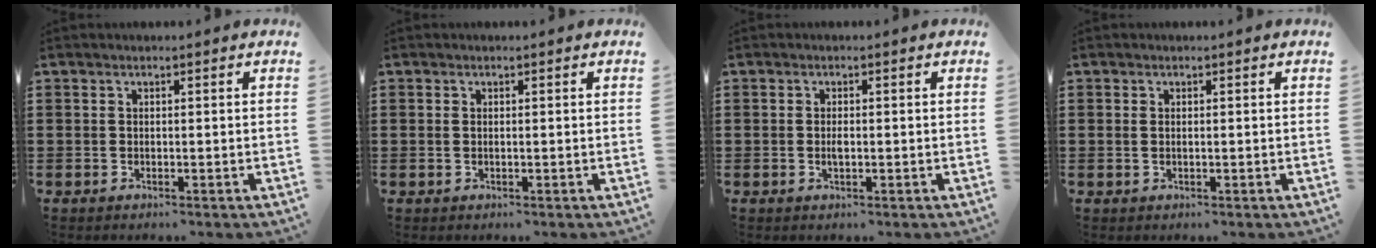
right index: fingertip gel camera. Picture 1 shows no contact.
{"total": 0.6, "force": [0.1, 0.2, 0.6], "torque": [-0.013, 0.000, 0.002]}
{"total": 1.4, "force": [-0.2, 0.6, 1.3], "torque": [-0.024, 0.002, -0.004]}
{"total": 0.8, "force": [0.1, 0.3, 0.7], "torque": [-0.016, 0.001, 0.002]}